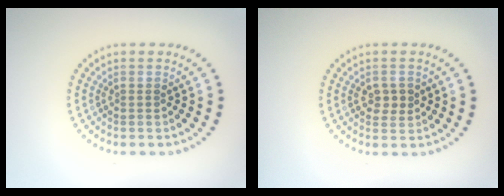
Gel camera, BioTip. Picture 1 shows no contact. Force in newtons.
{"total": 1.9, "press": 1.9, "slide": 0.2}